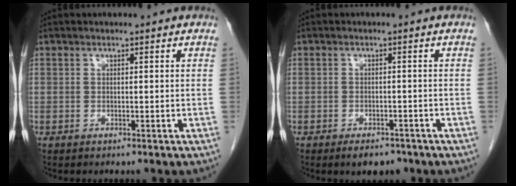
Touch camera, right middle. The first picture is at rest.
{"total": 3.6, "force": [-2.7, 1.6, 1.8], "torque": [-0.029, -0.004, -0.033]}